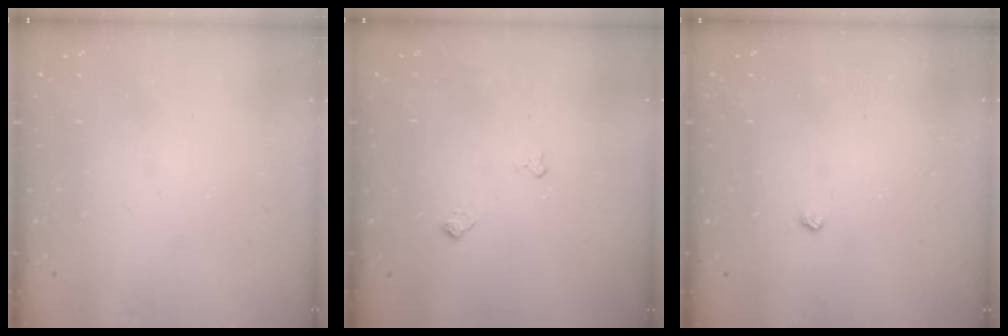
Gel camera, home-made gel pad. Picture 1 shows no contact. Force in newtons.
{"total": 6.0, "press": 5.9, "slide": 0.8}
{"total": 2.5, "press": 2.4, "slide": 0.5}